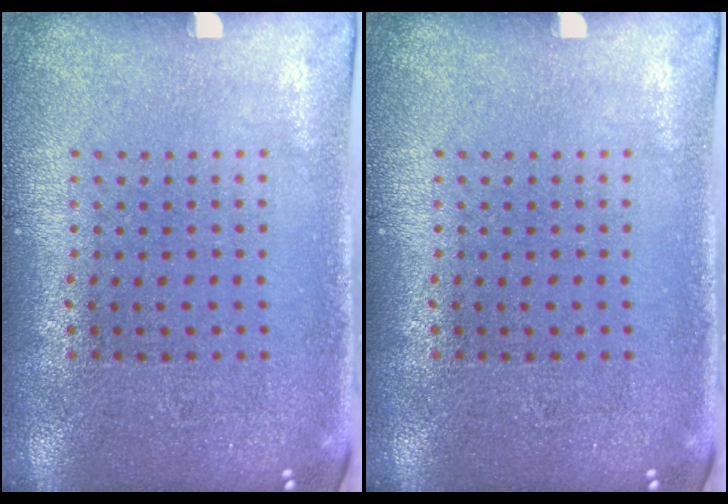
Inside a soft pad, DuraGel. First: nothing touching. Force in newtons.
{"total": 0.0}